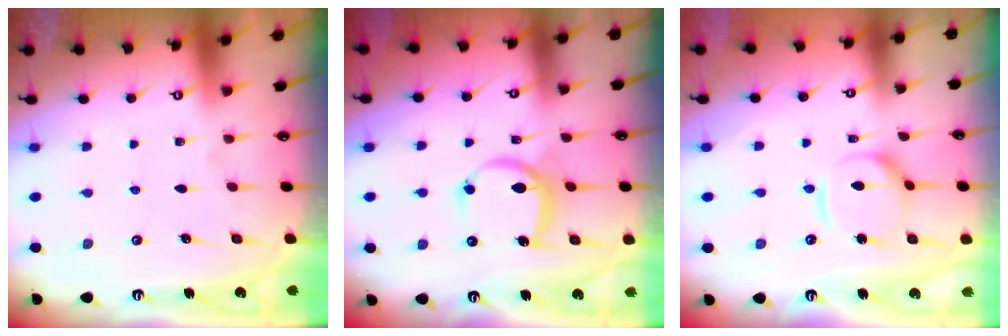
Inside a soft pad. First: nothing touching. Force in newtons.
{"total": 9.7, "press": 9.7, "slide": 0.3}
{"total": 8.5, "press": 8.5, "slide": 0.8}